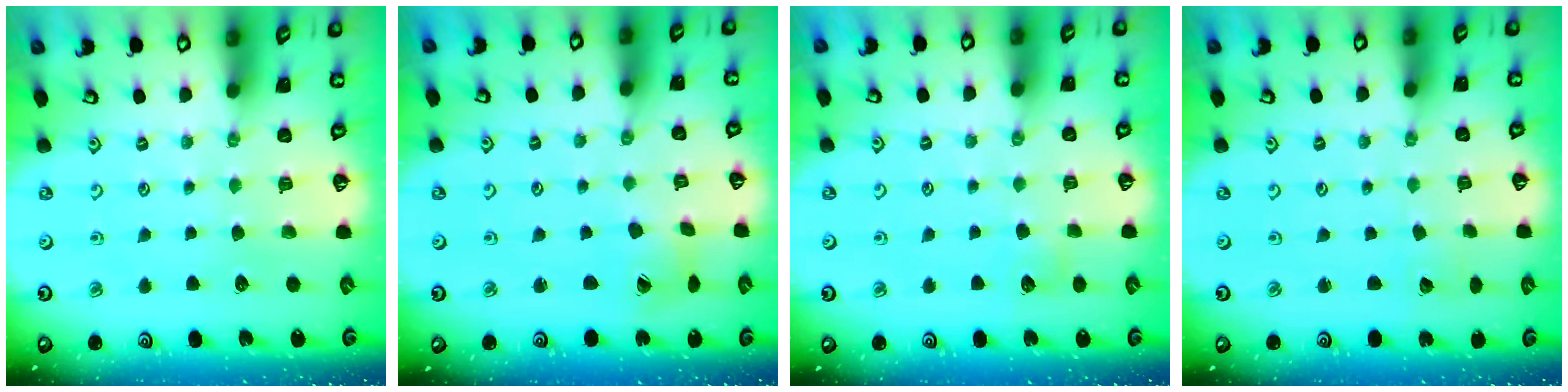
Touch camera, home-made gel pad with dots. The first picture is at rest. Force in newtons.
{"total": 4.8, "press": 4.8, "slide": 0.5}
{"total": 4.5, "press": 4.5, "slide": 0.6}
{"total": 1.2, "press": 1.2, "slide": 0.1}